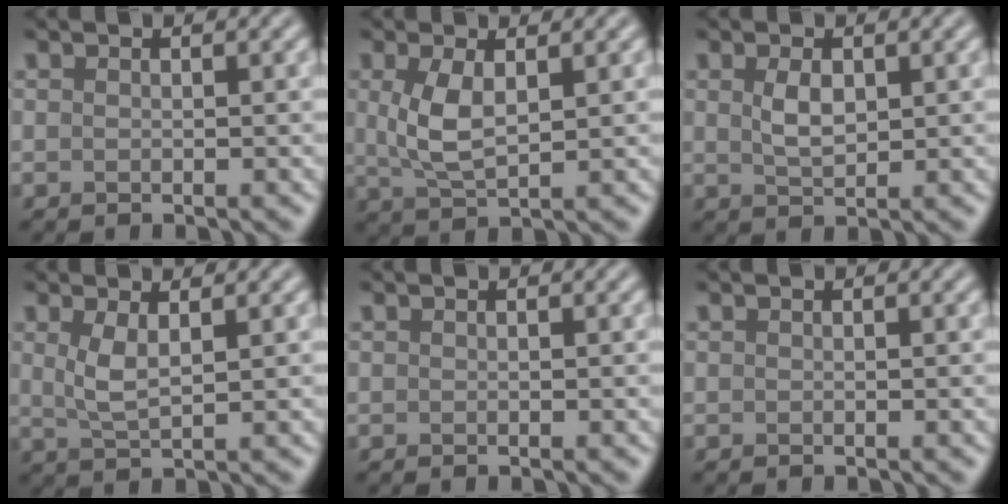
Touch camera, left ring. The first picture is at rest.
{"total": 3.7, "force": [0.8, 1.6, 3.3], "torque": [-0.074, -0.002, 0.019]}
{"total": 2.4, "force": [0.6, 1.3, 1.9], "torque": [-0.044, 0.000, 0.016]}
{"total": 2.5, "force": [0.9, 0.8, 2.2], "torque": [-0.049, -0.003, 0.021]}
{"total": 0.0}
{"total": 0.0}